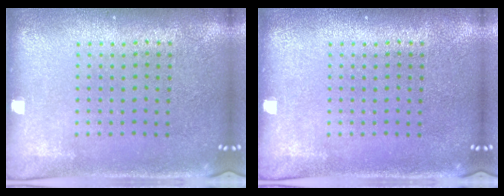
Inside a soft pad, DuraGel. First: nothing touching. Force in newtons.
{"total": 0.0}